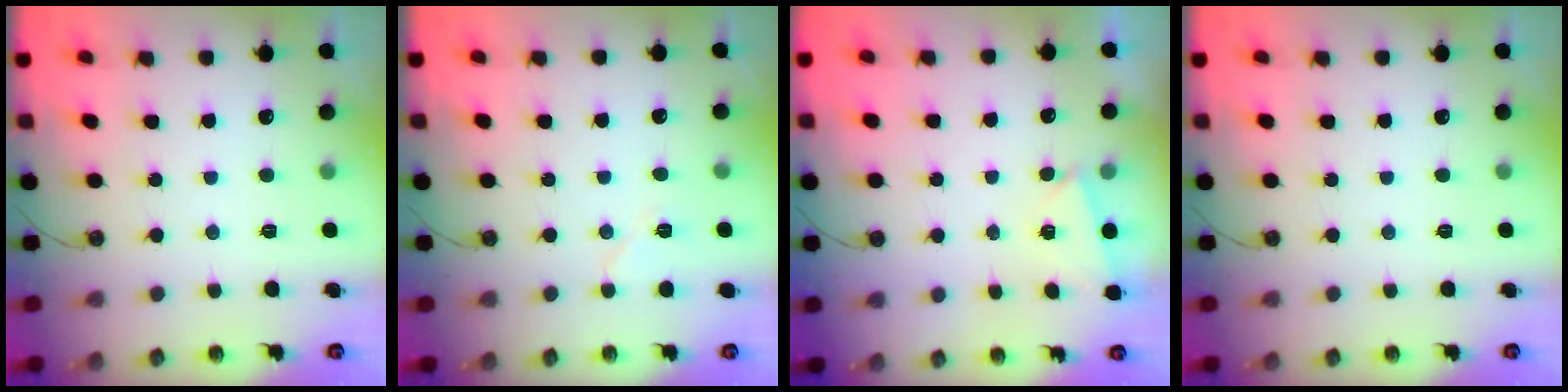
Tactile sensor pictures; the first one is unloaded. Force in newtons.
{"total": 6.0, "press": 5.5, "slide": 2.4}
{"total": 2.8, "press": 1.5, "slide": 2.3}
{"total": 0.0}